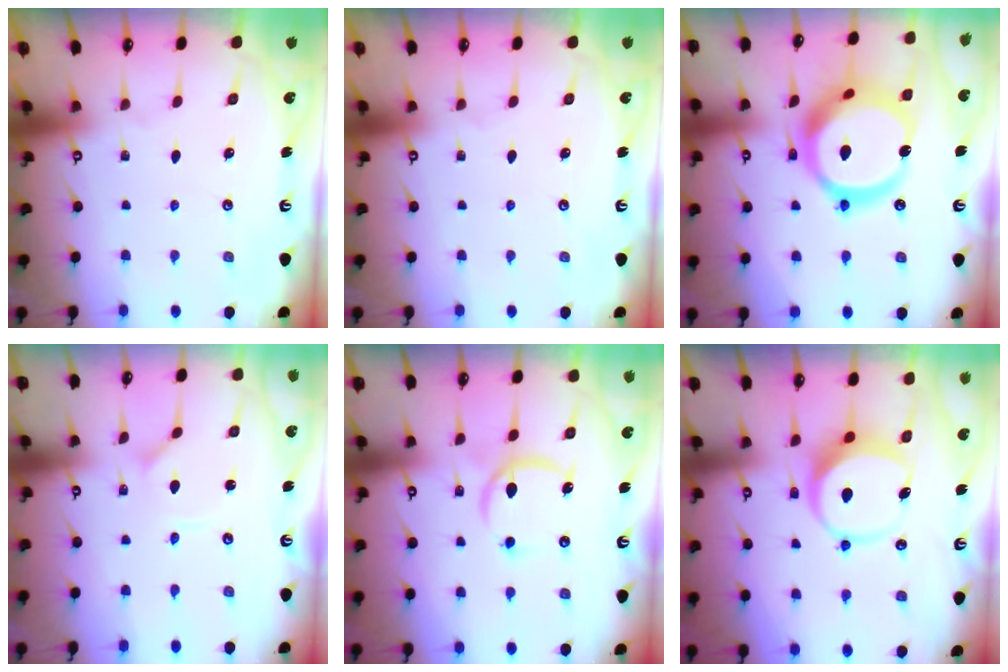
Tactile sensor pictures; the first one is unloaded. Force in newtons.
{"total": 0.0}
{"total": 23.1, "press": 23.0, "slide": 2.4}
{"total": 0.8, "press": 0.8, "slide": 0.1}
{"total": 9.0, "press": 9.0, "slide": 0.5}
{"total": 7.4, "press": 7.3, "slide": 1.3}